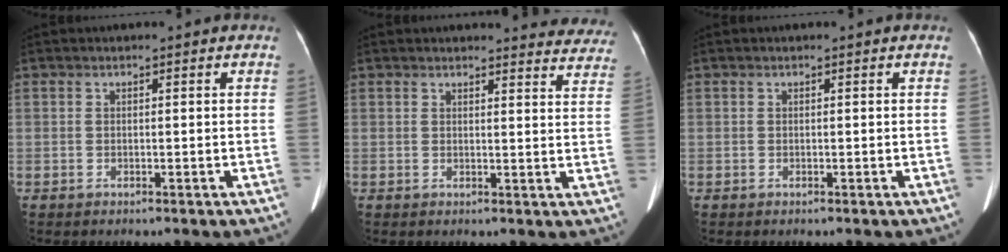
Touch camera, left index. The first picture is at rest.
{"total": 12.3, "force": [11.9, 2.3, 1.7], "torque": [0.019, -0.062, 0.096]}
{"total": 0.0}